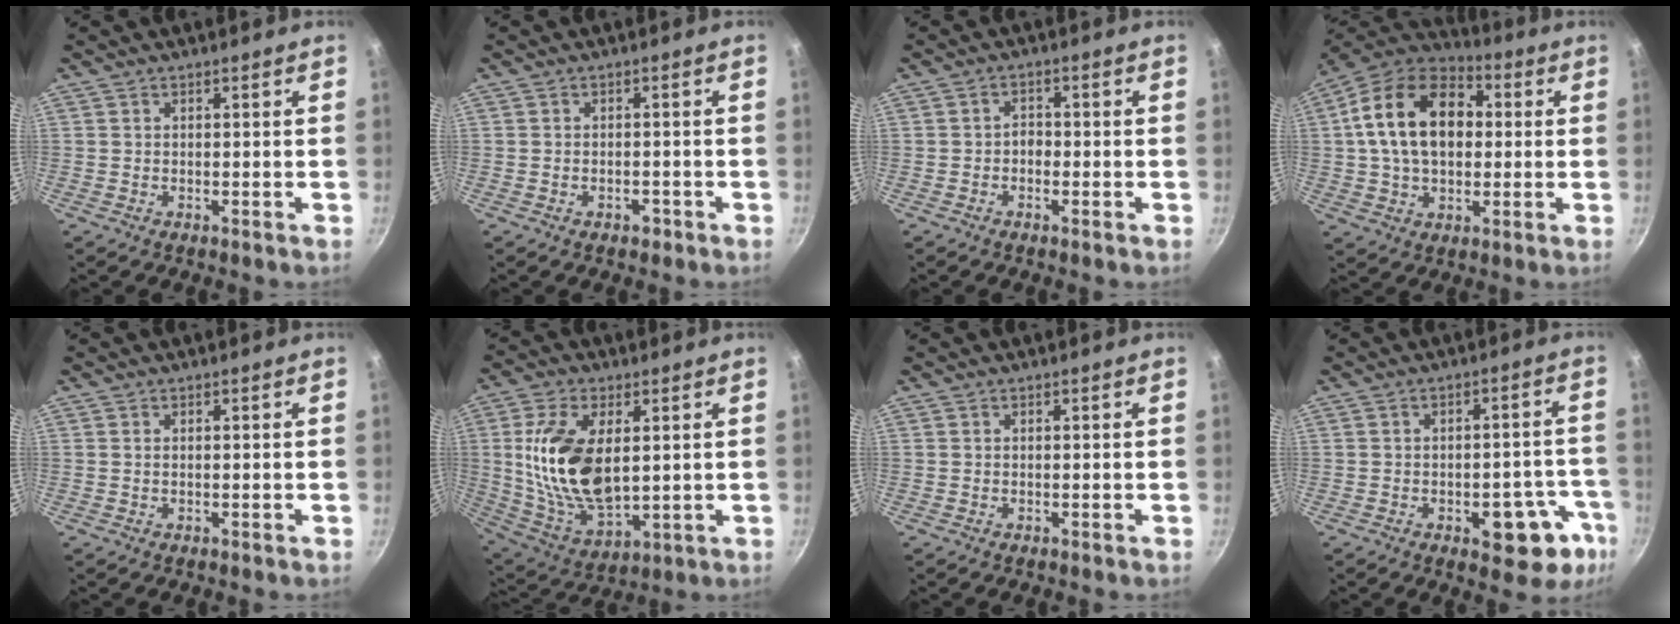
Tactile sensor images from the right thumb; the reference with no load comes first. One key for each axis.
{"total": 1.6, "fx": -1.0, "fy": 1.1, "fz": 0.7, "tx": -0.006, "ty": 0.012, "tz": -0.008}
{"total": 1.9, "fx": -0.8, "fy": 1.2, "fz": 1.1, "tx": -0.016, "ty": 0.012, "tz": -0.018}
{"total": 19.4, "fx": 2.5, "fy": 13.2, "fz": 14.1, "tx": -0.213, "ty": 0.028, "tz": 0.028}
{"total": 0.0}
{"total": 17.9, "fx": 2.6, "fy": 9.6, "fz": 14.9, "tx": -0.280, "ty": -0.017, "tz": 0.061}
{"total": 0.0}
{"total": 11.9, "fx": -5.3, "fy": 6.0, "fz": 8.8, "tx": -0.044, "ty": 0.034, "tz": -0.061}